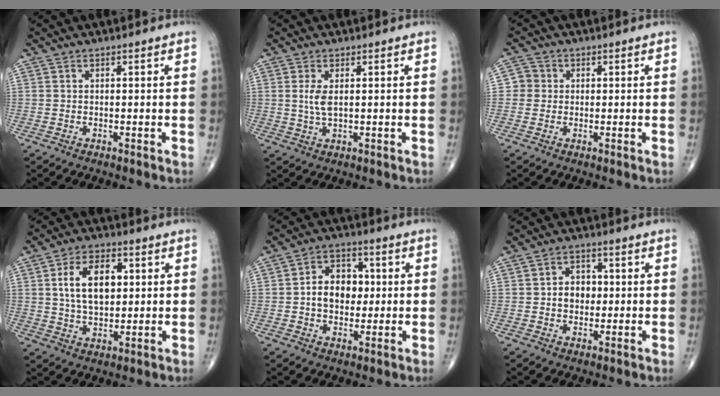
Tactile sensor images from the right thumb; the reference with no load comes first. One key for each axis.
{"total": 3.7, "fx": 0.7, "fy": 1.6, "fz": 3.3, "tx": -0.073, "ty": -0.005, "tz": 0.019}
{"total": 3.2, "fx": 0.1, "fy": 3.2, "fz": 0.6, "tx": 0.013, "ty": 0.007, "tz": -0.006}
{"total": 11.9, "fx": 2.4, "fy": 7.2, "fz": 9.1, "tx": -0.136, "ty": -0.001, "tz": 0.044}
{"total": 9.9, "fx": 0.4, "fy": 7.3, "fz": 6.6, "tx": -0.072, "ty": 0.017, "tz": 0.003}
{"total": 5.9, "fx": 0.2, "fy": 4.6, "fz": 3.6, "tx": -0.032, "ty": 0.011, "tz": 0.002}